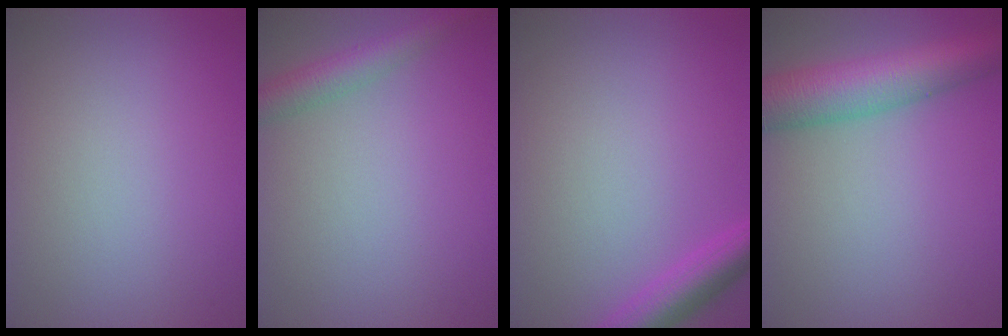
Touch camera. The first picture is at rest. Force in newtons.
{"total": 3.2, "press": 3.2, "slide": 0.1}
{"total": 3.4, "press": 3.4, "slide": 0.2}
{"total": 8.1, "press": 8.1, "slide": 0.2}